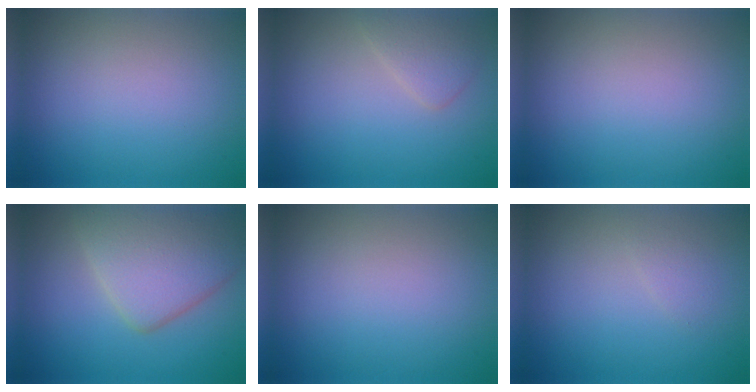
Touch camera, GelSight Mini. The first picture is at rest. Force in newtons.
{"total": 1.9, "press": 1.9, "slide": 0.0}
{"total": 0.0}
{"total": 6.6, "press": 6.6, "slide": 0.3}
{"total": 0.0}
{"total": 0.8, "press": 0.8, "slide": 0.1}